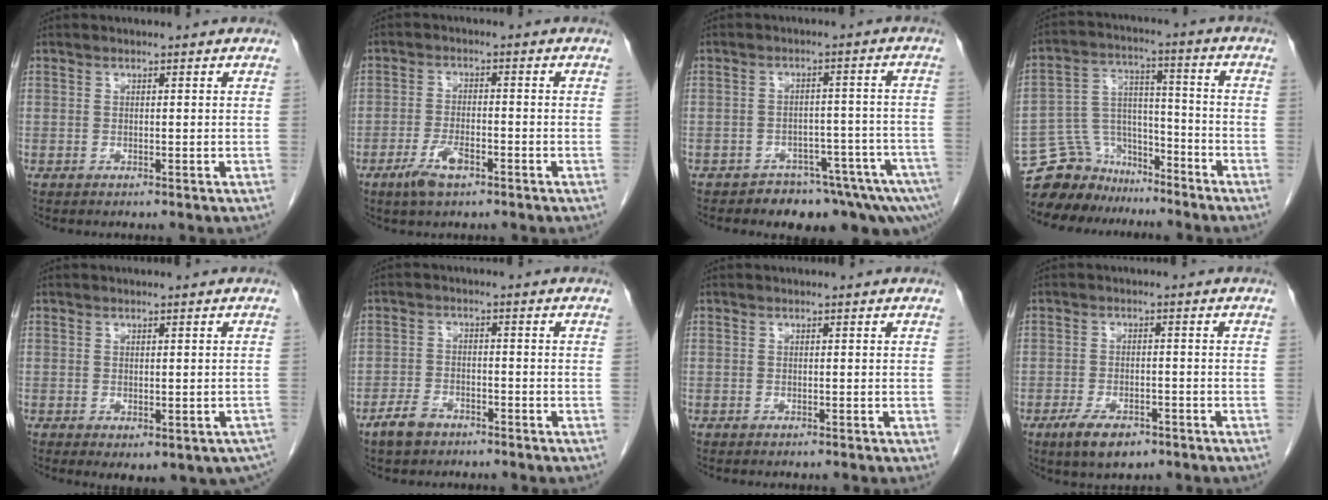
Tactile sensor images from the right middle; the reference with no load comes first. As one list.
[{"total": 4.6, "force": [-2.7, 1.5, 3.4], "torque": [-0.071, -0.002, -0.047]}, {"total": 9.5, "force": [-8.2, 3.2, 3.6], "torque": [-0.019, 0.027, -0.105]}, {"total": 11.2, "force": [-9.9, 5.2, 0.8], "torque": [-0.025, 0.050, -0.175]}, {"total": 8.6, "force": [-5.2, 4.6, 5.1], "torque": [-0.060, -0.009, -0.058]}, {"total": 4.1, "force": [-3.0, 2.1, 1.7], "torque": [-0.040, 0.002, -0.051]}, {"total": 0.0}, {"total": 5.6, "force": [-3.6, 2.4, 3.6], "torque": [-0.070, -0.005, -0.055]}]